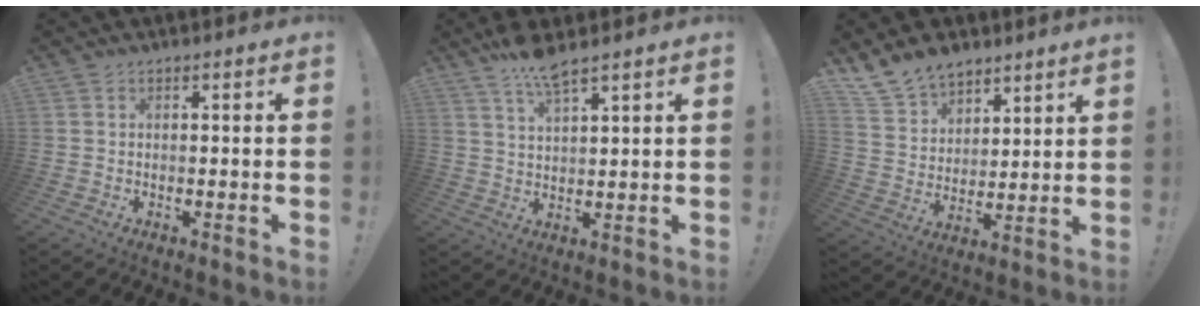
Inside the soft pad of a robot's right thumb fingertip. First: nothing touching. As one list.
[{"total": 7.0, "force": [5.6, 0.9, 4.1], "torque": [-0.076, -0.029, 0.098]}, {"total": 11.2, "force": [9.6, 5.2, 2.4], "torque": [-0.061, -0.070, 0.190]}]